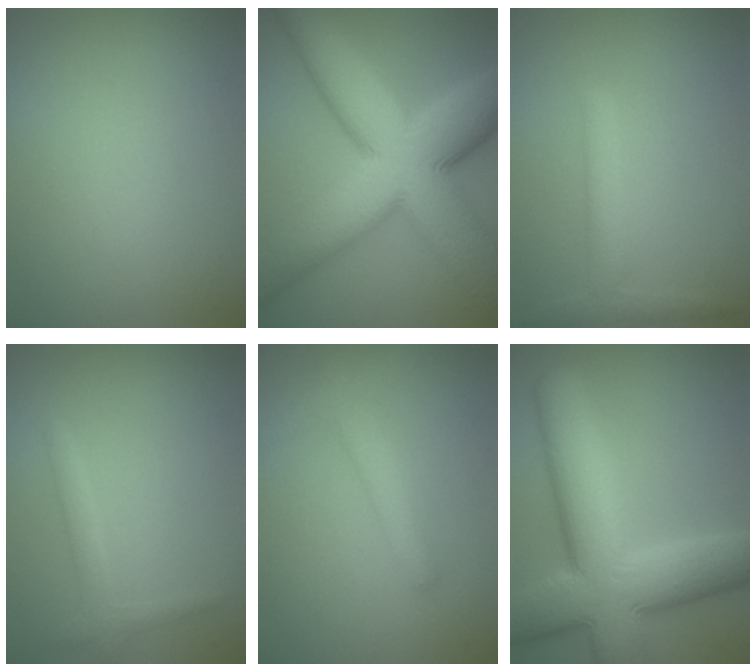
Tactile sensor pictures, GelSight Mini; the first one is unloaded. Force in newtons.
{"total": 16.5, "press": 16.5, "slide": 0.1}
{"total": 2.4, "press": 2.4, "slide": 0.1}
{"total": 1.6, "press": 1.6, "slide": 0.1}
{"total": 2.5, "press": 2.5, "slide": 0.1}
{"total": 12.2, "press": 12.2, "slide": 0.5}